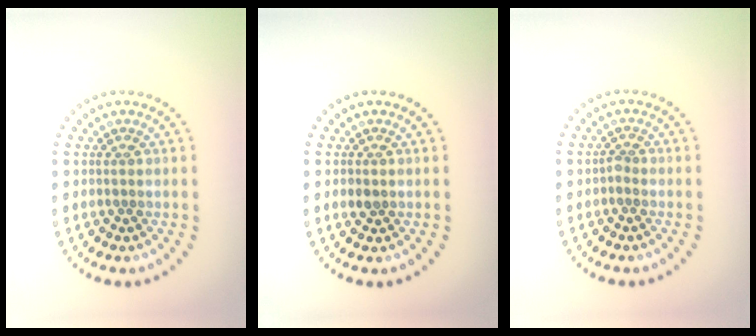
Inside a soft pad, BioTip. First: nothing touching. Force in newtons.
{"total": 1.2, "press": 1.1, "slide": 0.4}
{"total": 0.8, "press": 0.5, "slide": 0.5}